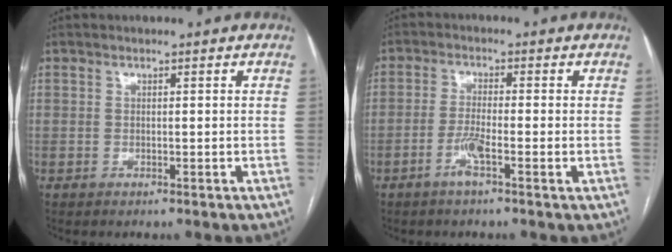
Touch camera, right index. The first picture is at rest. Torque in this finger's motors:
{"motor_torque": [0.12, 0.19, 0.02, 0.00]}